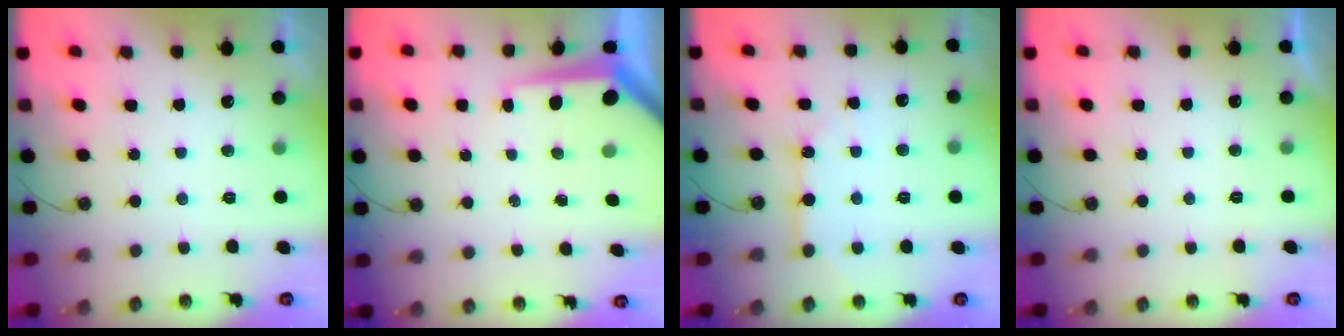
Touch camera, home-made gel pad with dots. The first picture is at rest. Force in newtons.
{"total": 7.4, "press": 7.4, "slide": 0.7}
{"total": 6.4, "press": 6.4, "slide": 0.3}
{"total": 0.0}